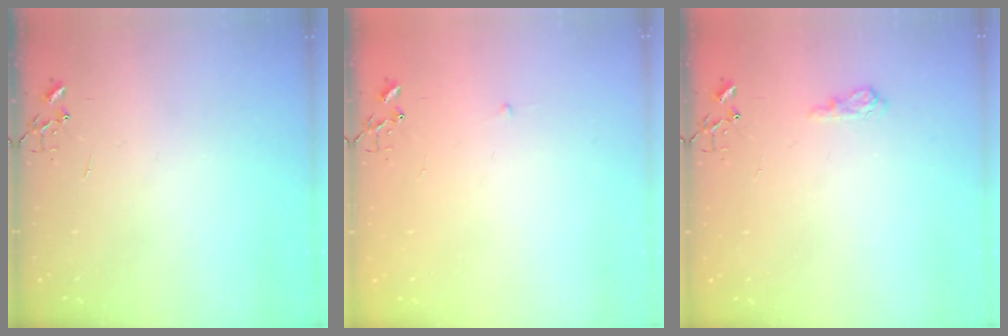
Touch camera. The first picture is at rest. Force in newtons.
{"total": 2.3, "press": 2.3, "slide": 0.3}
{"total": 8.1, "press": 8.1, "slide": 1.0}